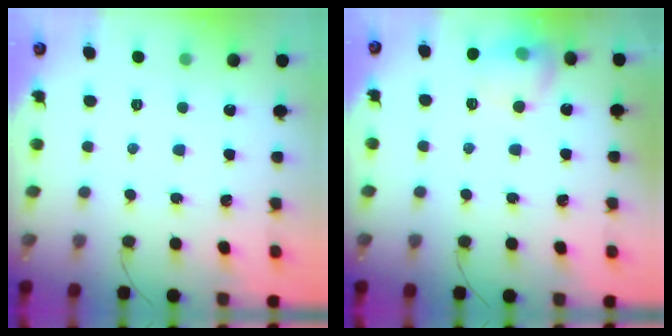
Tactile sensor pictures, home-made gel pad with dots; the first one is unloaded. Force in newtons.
{"total": 11.6, "press": 11.5, "slide": 1.6}